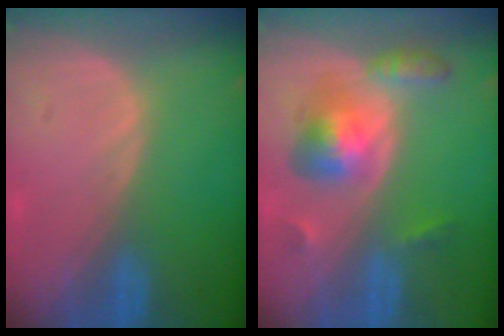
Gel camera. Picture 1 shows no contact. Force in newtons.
{"total": 6.5, "press": 6.5, "slide": 0.4}